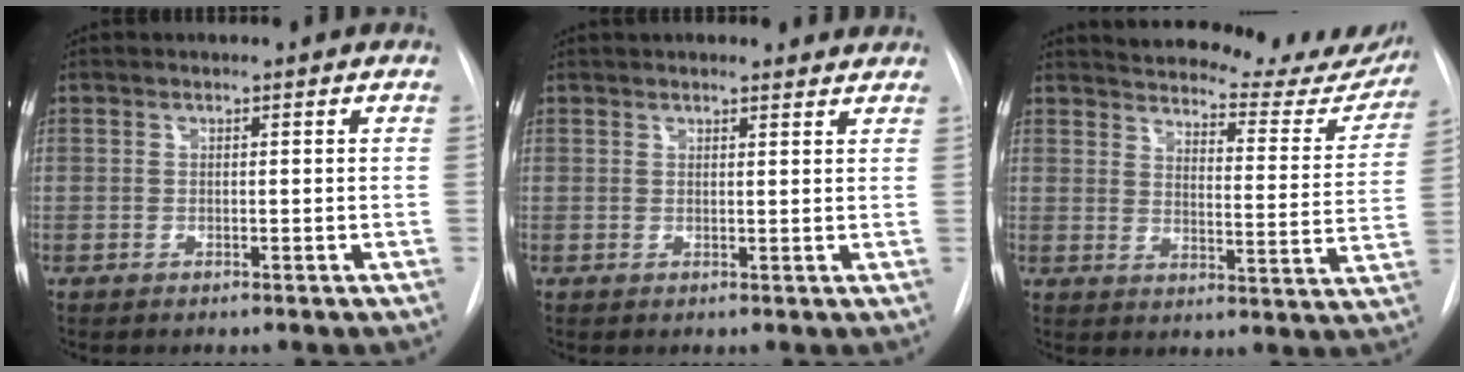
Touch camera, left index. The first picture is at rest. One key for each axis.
{"total": 6.9, "fx": 6.4, "fy": 1.8, "fz": 1.9, "tx": -0.016, "ty": 0.022, "tz": 0.067}
{"total": 23.4, "fx": 21.8, "fy": 5.2, "fz": 6.9, "tx": -0.095, "ty": -0.074, "tz": 0.252}